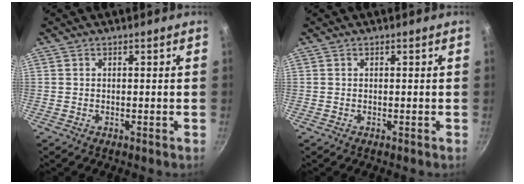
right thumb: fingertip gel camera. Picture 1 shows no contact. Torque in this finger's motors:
{"motor_torque": [-0.05, 0.05, -0.11, 0.11, 0.01]}